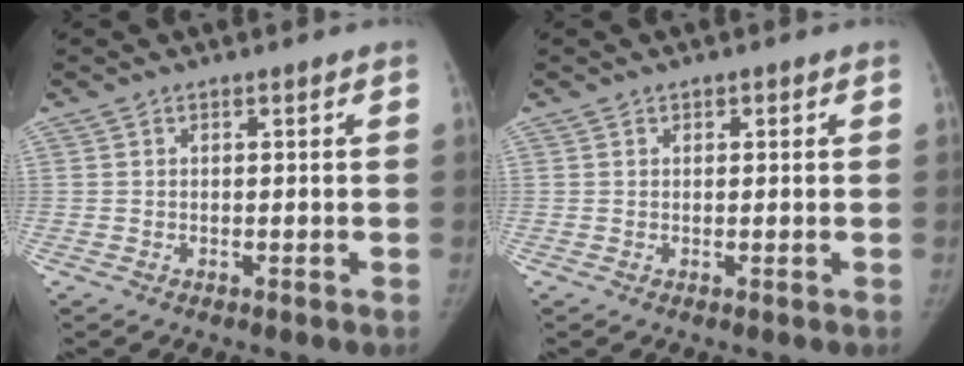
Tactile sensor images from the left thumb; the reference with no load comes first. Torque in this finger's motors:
{"motor_torque": [-0.13, -0.15, -0.16, 0.08, -0.04]}